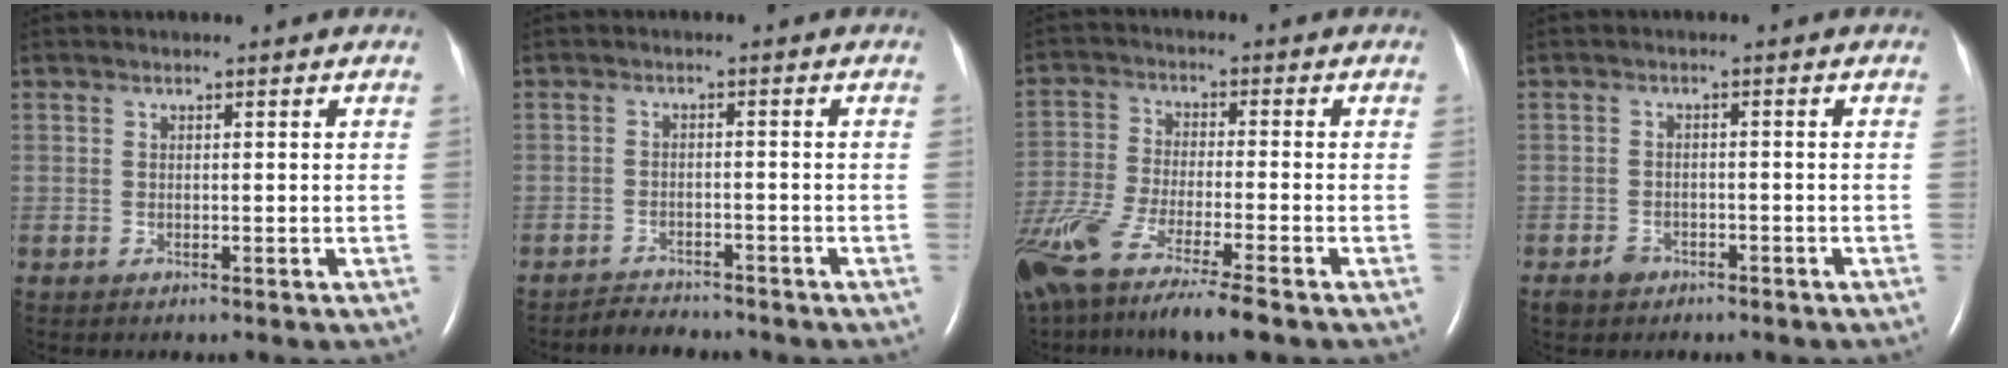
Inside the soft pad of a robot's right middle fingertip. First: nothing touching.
{"total": 3.8, "force": [-3.7, 1.0, 0.3], "torque": [-0.009, -0.009, -0.060]}
{"total": 16.6, "force": [-12.2, 1.2, 11.1], "torque": [-0.244, -0.058, -0.220]}
{"total": 2.5, "force": [-1.8, 1.7, 0.7], "torque": [-0.018, 0.004, -0.023]}